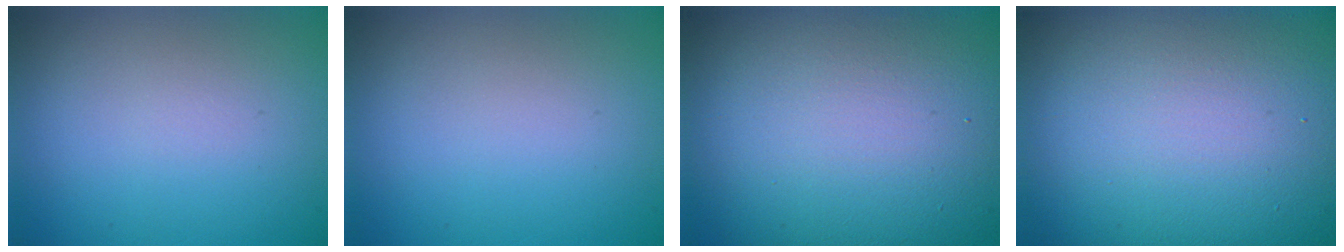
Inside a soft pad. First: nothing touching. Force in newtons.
{"total": 0.0}
{"total": 17.3, "press": 17.3, "slide": 1.4}
{"total": 22.9, "press": 22.9, "slide": 1.3}